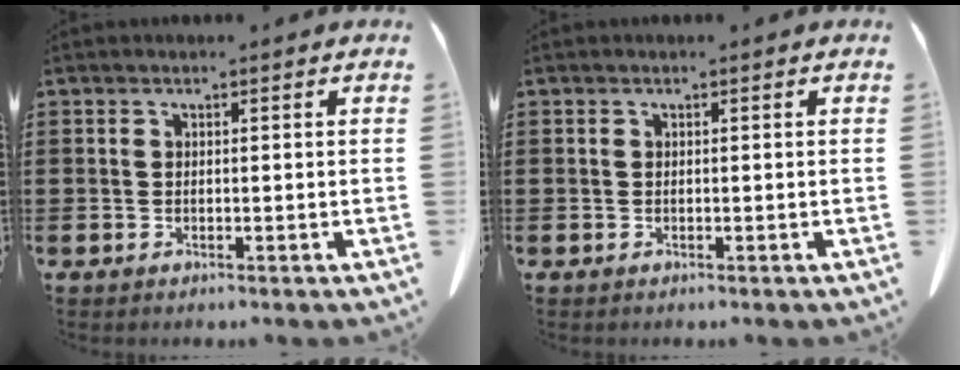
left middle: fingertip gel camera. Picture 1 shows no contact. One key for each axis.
{"total": 0.0}